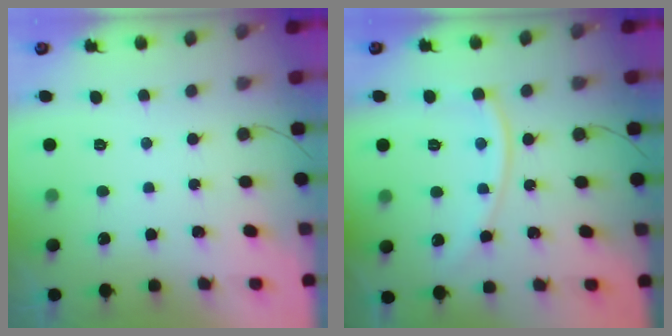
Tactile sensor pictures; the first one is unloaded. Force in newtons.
{"total": 10.7, "press": 10.6, "slide": 1.3}